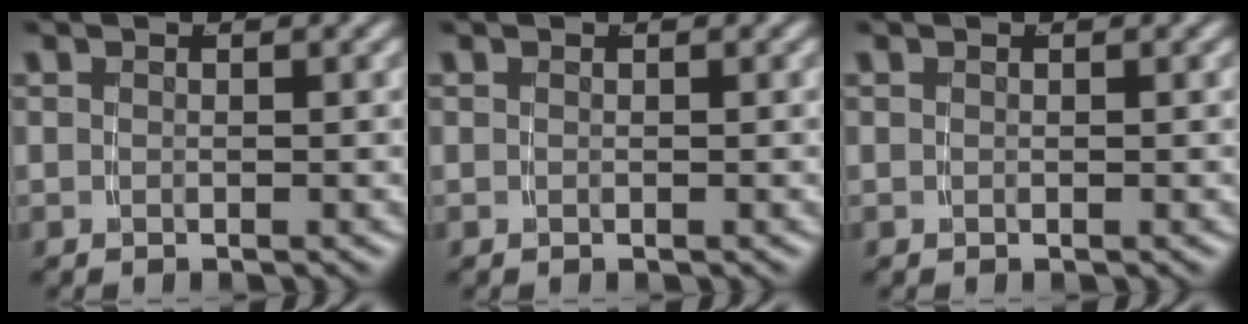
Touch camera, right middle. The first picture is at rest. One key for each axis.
{"total": 0.0}
{"total": 0.0}